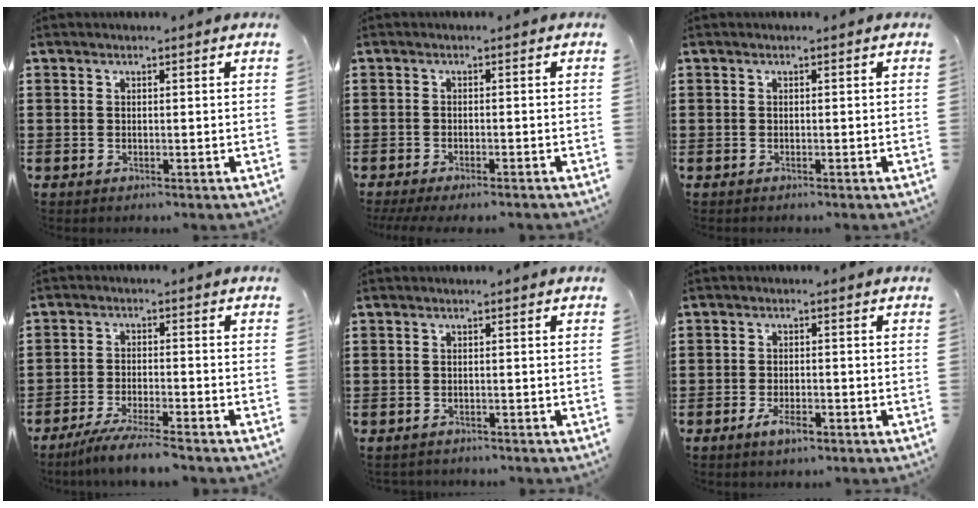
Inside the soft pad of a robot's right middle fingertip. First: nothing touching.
{"total": 1.6, "force": [-1.5, 0.1, 0.6], "torque": [-0.012, -0.001, -0.030]}
{"total": 0.0}
{"total": 4.9, "force": [-4.5, -0.1, 1.9], "torque": [-0.044, -0.012, -0.089]}
{"total": 0.7, "force": [-0.7, 0.1, -0.1], "torque": [-0.001, 0.001, -0.016]}
{"total": 3.1, "force": [-1.8, 1.3, 2.1], "torque": [-0.042, 0.000, -0.035]}